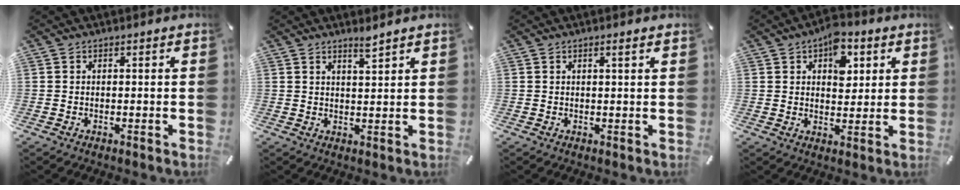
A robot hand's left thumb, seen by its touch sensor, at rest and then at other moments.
{"total": 3.1, "force": [2.7, 0.1, 1.6], "torque": [-0.035, -0.012, 0.048]}
{"total": 1.2, "force": [0.6, 0.0, 1.0], "torque": [-0.019, -0.001, 0.010]}
{"total": 8.4, "force": [3.5, 5.4, 5.4], "torque": [-0.060, -0.008, 0.055]}